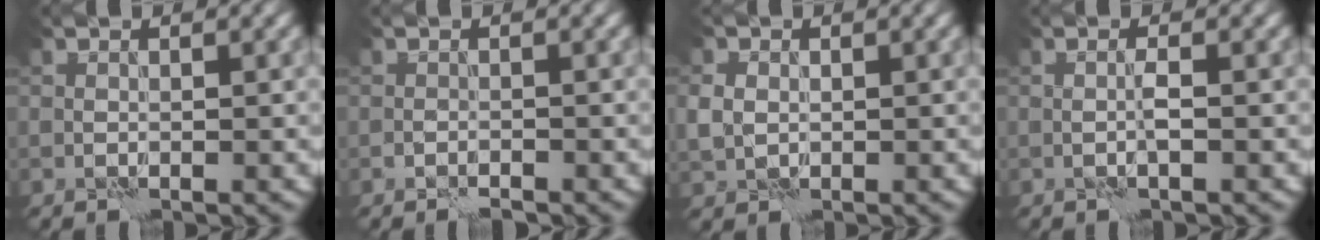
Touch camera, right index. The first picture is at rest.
{"total": 1.2, "force": [-1.1, 0.3, 0.4], "torque": [-0.006, 0.003, -0.020]}
{"total": 2.0, "force": [0.1, 1.7, 1.0], "torque": [-0.025, 0.002, -0.001]}
{"total": 0.9, "force": [-0.2, -0.1, 0.9], "torque": [-0.017, 0.003, -0.003]}